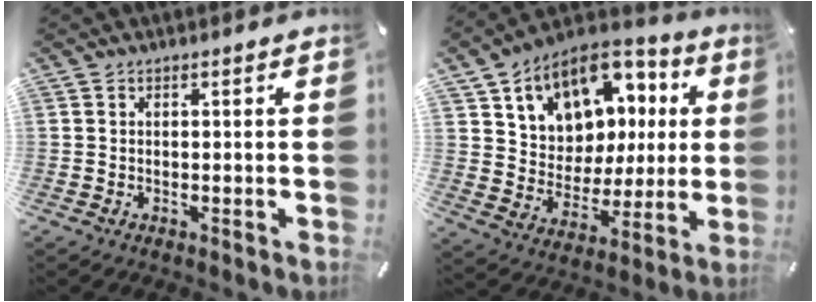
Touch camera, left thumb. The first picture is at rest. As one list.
[{"total": 13.8, "force": [7.2, 10.6, 5.2], "torque": [-0.091, -0.051, 0.133]}]